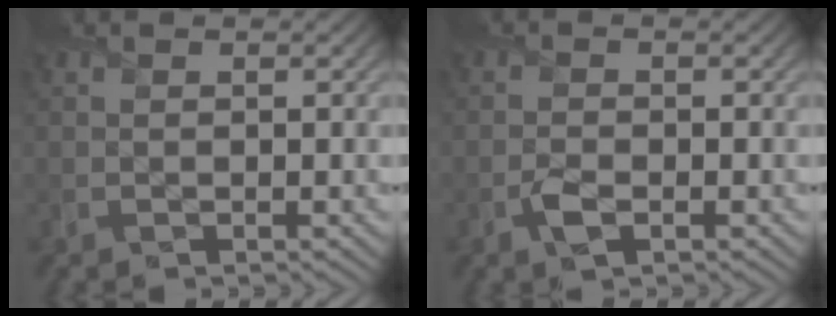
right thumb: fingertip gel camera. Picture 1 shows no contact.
{"total": 2.1, "force": [-1.1, 1.0, 1.4], "torque": [-0.032, -0.005, -0.025]}